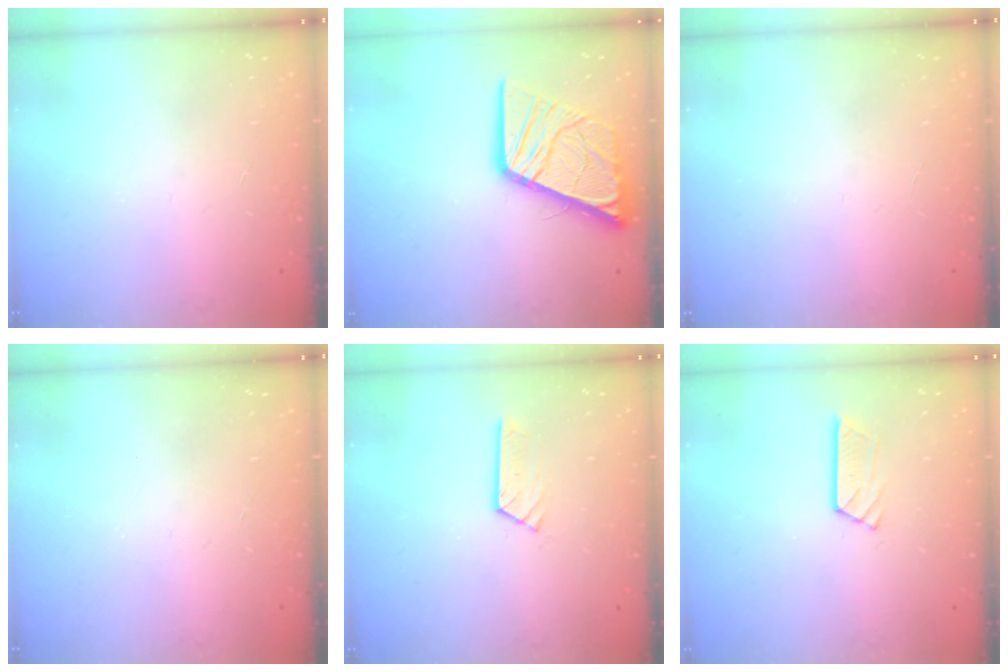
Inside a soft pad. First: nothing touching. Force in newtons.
{"total": 16.0, "press": 15.9, "slide": 2.1}
{"total": 0.0}
{"total": 0.0}
{"total": 4.8, "press": 4.8, "slide": 0.4}
{"total": 4.9, "press": 4.9, "slide": 0.3}